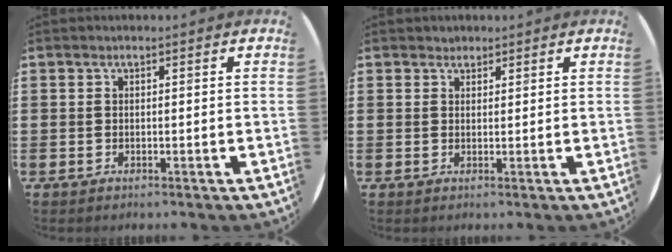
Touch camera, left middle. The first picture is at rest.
{"total": 0.9, "force": [0.9, 0.3, -0.1], "torque": [0.001, 0.002, 0.017]}